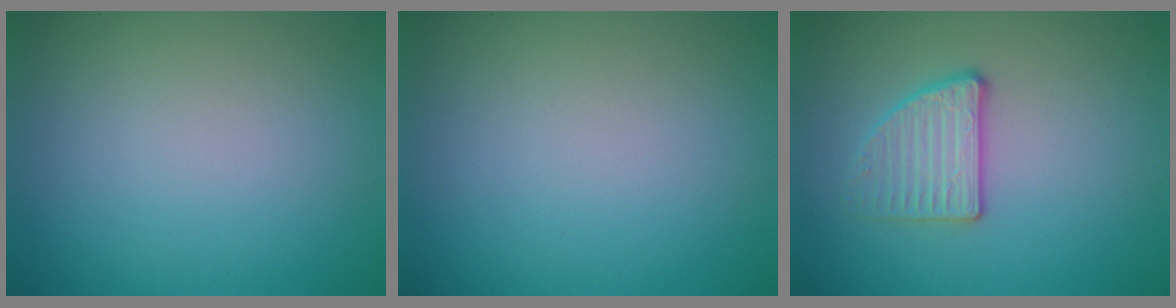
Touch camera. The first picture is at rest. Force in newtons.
{"total": 0.0}
{"total": 2.7, "press": 2.5, "slide": 1.2}